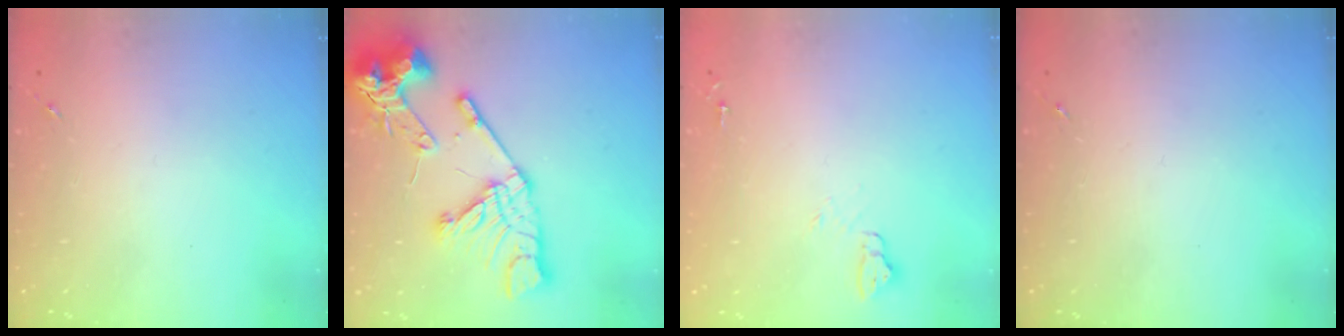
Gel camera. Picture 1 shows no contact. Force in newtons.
{"total": 20.6, "press": 20.5, "slide": 2.4}
{"total": 4.8, "press": 4.8, "slide": 0.6}
{"total": 0.0}